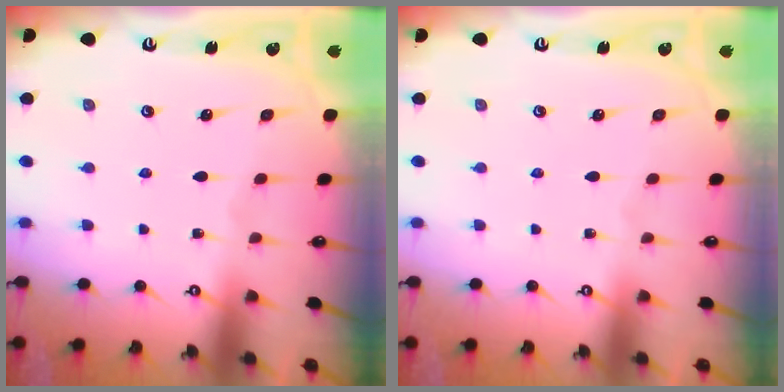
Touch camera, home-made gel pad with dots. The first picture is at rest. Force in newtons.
{"total": 0.0}